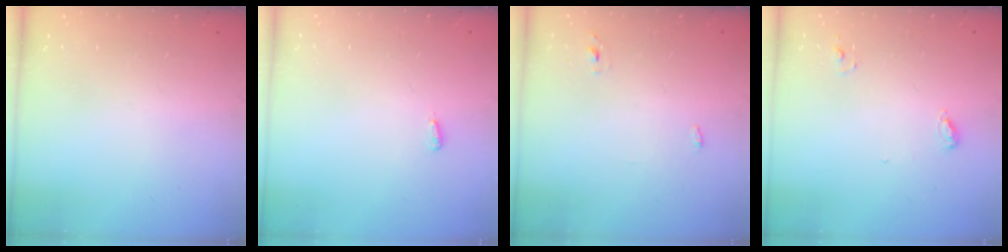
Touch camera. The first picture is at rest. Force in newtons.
{"total": 2.7, "press": 2.6, "slide": 0.9}
{"total": 2.7, "press": 2.6, "slide": 0.8}
{"total": 5.9, "press": 5.9, "slide": 0.3}